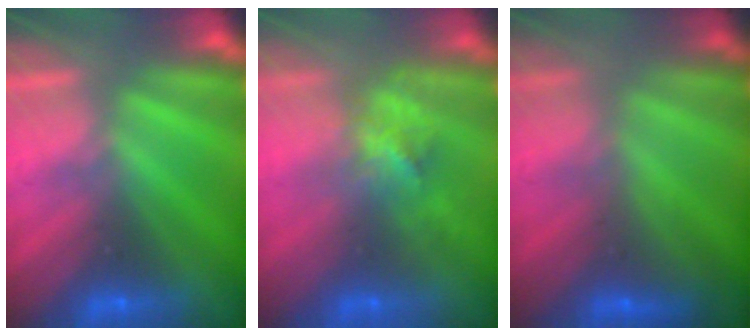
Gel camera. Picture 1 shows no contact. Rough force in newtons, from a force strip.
{"total": 2.8}
{"total": 3.2}